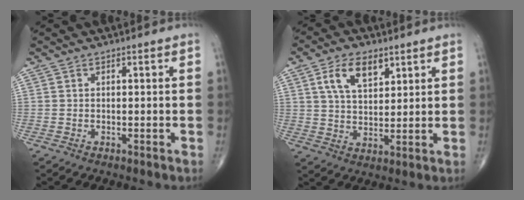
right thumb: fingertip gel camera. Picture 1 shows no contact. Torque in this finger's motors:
{"motor_torque": [0.23, 0.21, 0.75, 0.44, 0.22]}